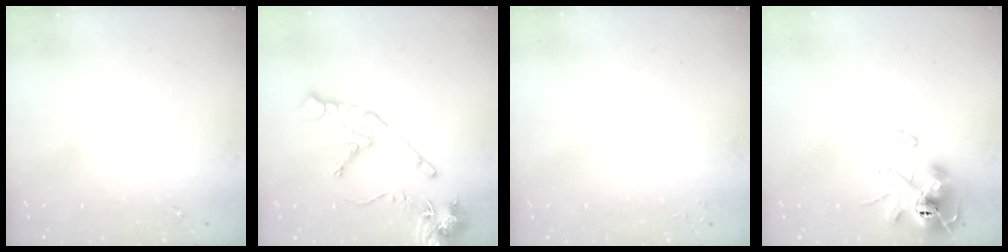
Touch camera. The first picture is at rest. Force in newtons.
{"total": 13.0, "press": 12.9, "slide": 1.7}
{"total": 2.2, "press": 2.2, "slide": 0.2}
{"total": 11.8, "press": 11.7, "slide": 1.6}